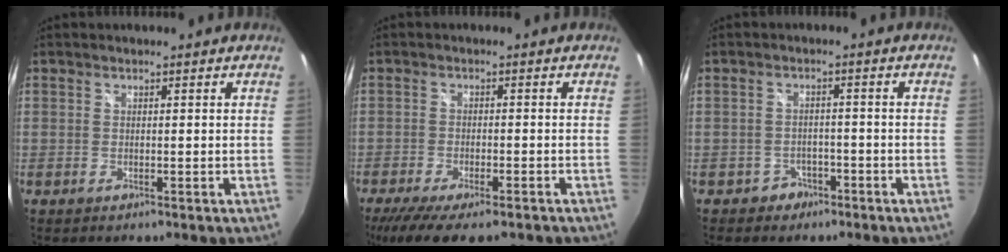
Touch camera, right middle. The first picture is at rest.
{"total": 12.0, "force": [-9.0, 3.2, 7.2], "torque": [-0.155, -0.045, -0.146]}
{"total": 3.6, "force": [-2.3, 2.8, 0.2], "torque": [-0.011, 0.013, -0.032]}